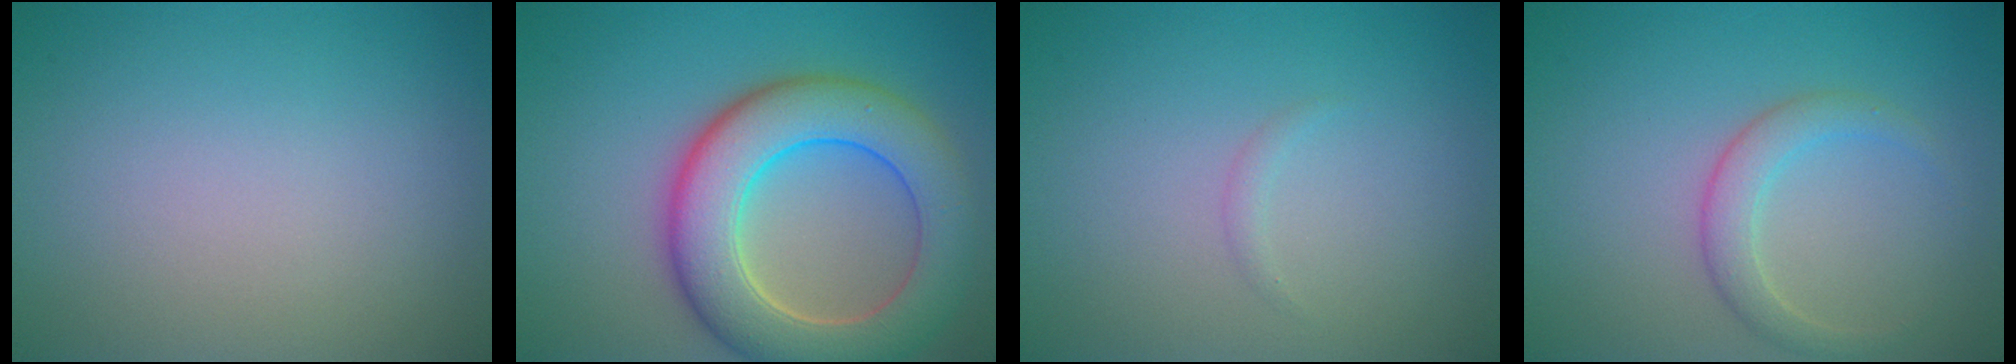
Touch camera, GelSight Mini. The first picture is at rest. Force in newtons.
{"total": 9.2, "press": 9.2, "slide": 0.6}
{"total": 0.6, "press": 0.6, "slide": 0.0}
{"total": 2.4, "press": 2.4, "slide": 0.1}